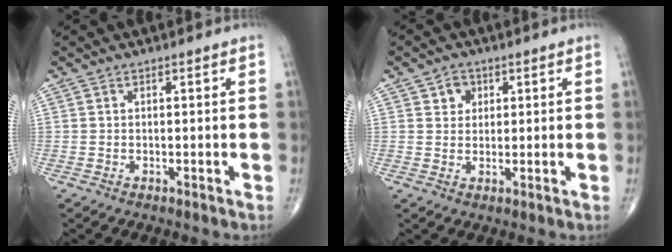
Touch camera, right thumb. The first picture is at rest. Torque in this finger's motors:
{"motor_torque": [-0.42, 0.36, 0.09, 0.04, 0.00]}